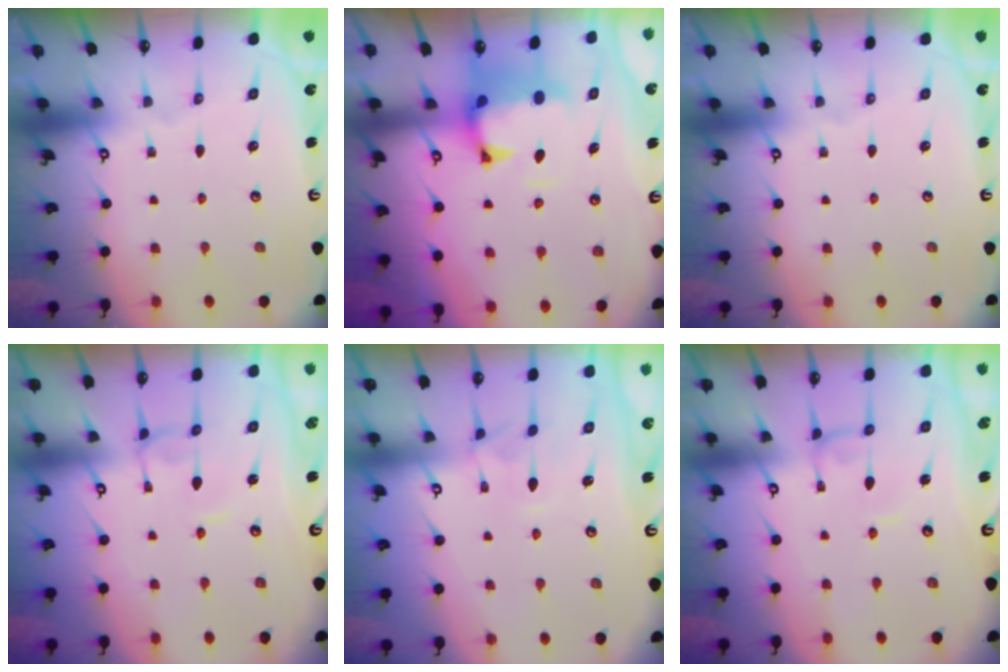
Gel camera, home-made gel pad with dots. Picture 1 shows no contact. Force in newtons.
{"total": 1.6, "press": 1.0, "slide": 1.3}
{"total": 0.0}
{"total": 1.5, "press": 1.5, "slide": 0.3}
{"total": 2.6, "press": 2.5, "slide": 0.6}
{"total": 1.1, "press": 1.0, "slide": 0.3}